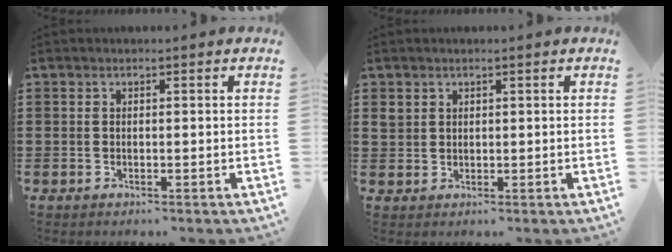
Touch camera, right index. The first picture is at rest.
{"total": 1.8, "force": [1.1, 1.3, 0.3], "torque": [-0.011, 0.006, 0.023]}